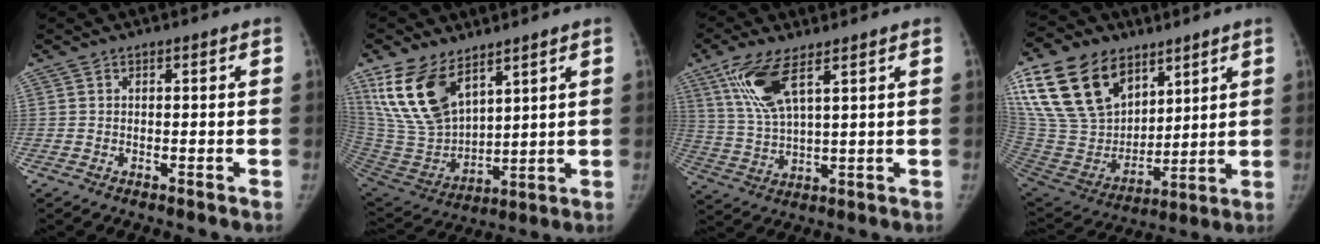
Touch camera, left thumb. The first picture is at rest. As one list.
[{"total": 17.4, "force": [10.2, 9.2, 10.6], "torque": [-0.187, -0.050, 0.218]}, {"total": 10.1, "force": [5.1, 3.1, 8.1], "torque": [-0.178, -0.016, 0.111]}, {"total": 26.5, "force": [14.1, 16.9, 14.8], "torque": [-0.299, -0.016, 0.275]}]